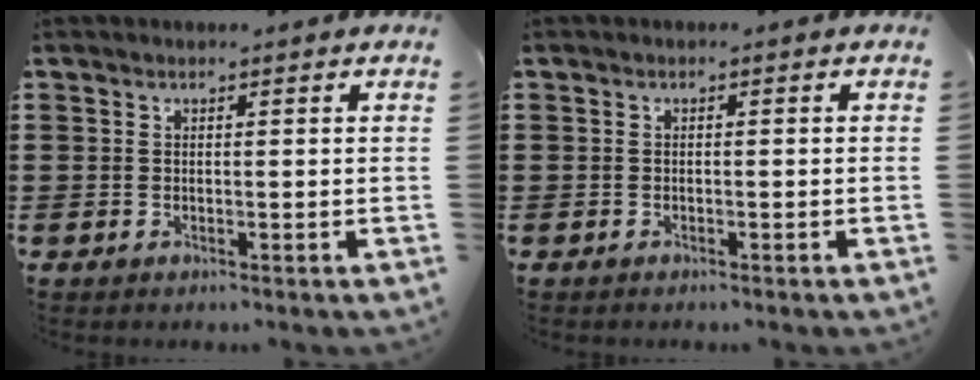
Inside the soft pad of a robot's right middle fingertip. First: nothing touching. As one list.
[{"total": 0.5, "force": [-0.5, 0.1, 0.1], "torque": [-0.002, -0.001, -0.010]}]